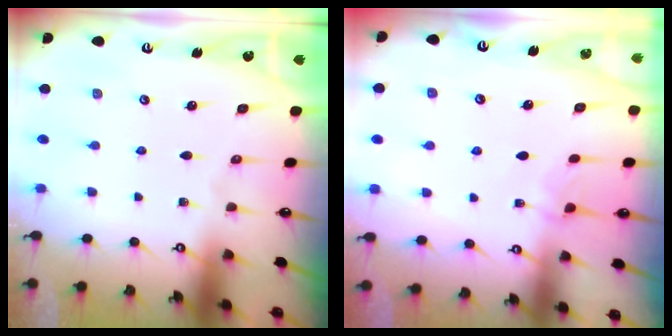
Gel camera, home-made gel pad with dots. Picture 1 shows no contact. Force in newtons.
{"total": 1.8, "press": 1.8, "slide": 0.3}